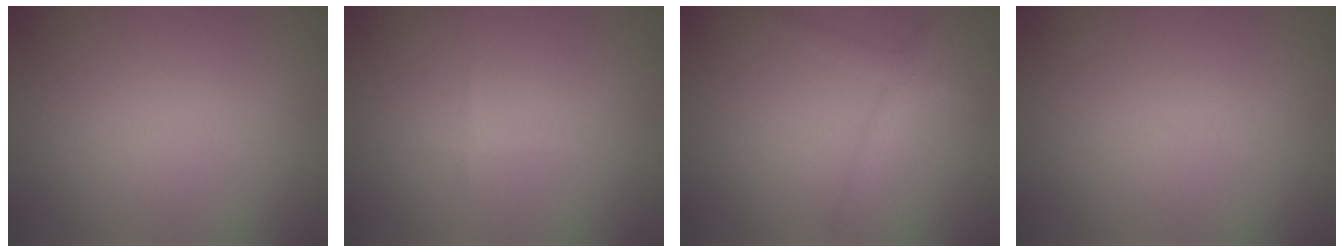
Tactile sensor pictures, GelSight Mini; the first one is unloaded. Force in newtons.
{"total": 0.5, "press": 0.5, "slide": 0.0}
{"total": 2.0, "press": 2.0, "slide": 0.1}
{"total": 0.0}